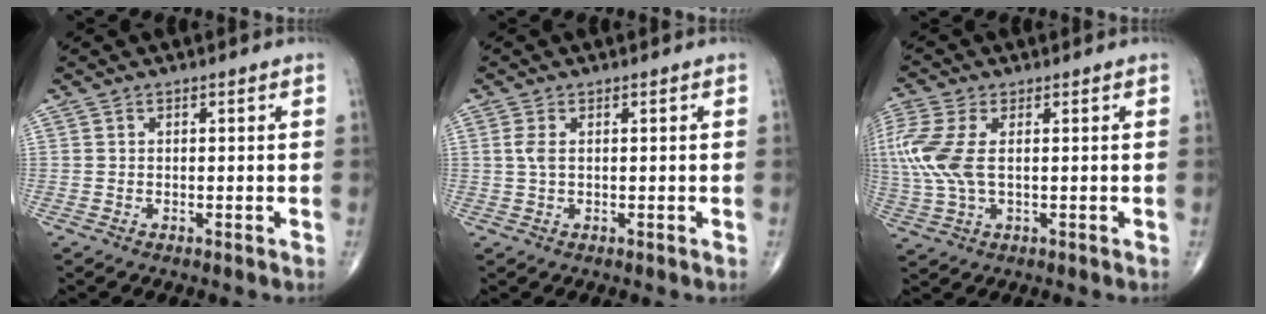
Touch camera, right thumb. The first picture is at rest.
{"total": 1.9, "force": [0.4, 0.9, 1.7], "torque": [-0.044, 0.005, 0.013]}
{"total": 10.2, "force": [1.3, 5.1, 8.7], "torque": [-0.241, 0.009, 0.031]}